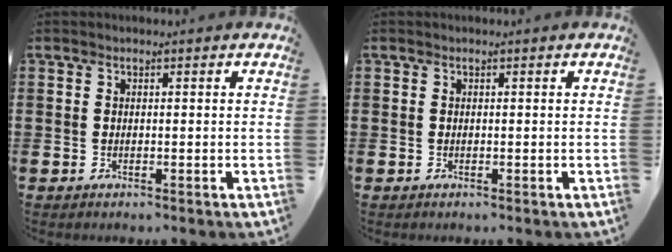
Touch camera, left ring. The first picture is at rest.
{"total": 0.0}